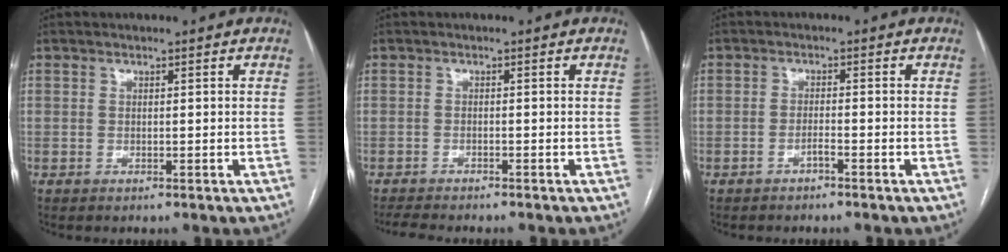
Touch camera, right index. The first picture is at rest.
{"total": 5.4, "force": [-4.8, 0.5, 2.4], "torque": [-0.031, -0.006, -0.071]}
{"total": 1.4, "force": [-1.1, 0.1, 0.9], "torque": [-0.014, 0.002, -0.019]}